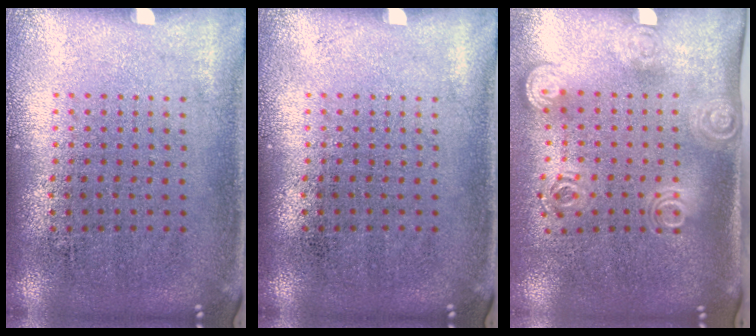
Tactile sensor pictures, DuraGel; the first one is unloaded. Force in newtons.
{"total": 0.0}
{"total": 1.9, "press": 1.4, "slide": 1.3}